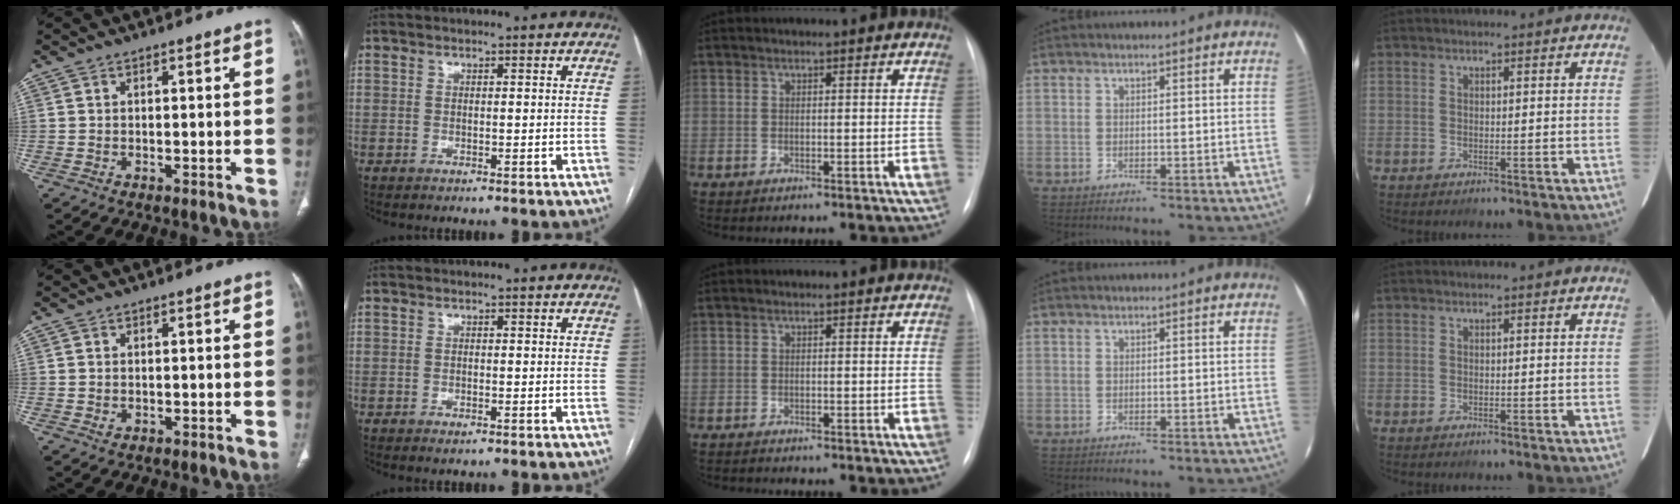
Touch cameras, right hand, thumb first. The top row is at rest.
{"thumb": {"total": 1.0, "force": [-0.1, 0.8, 0.6], "torque": [-0.013, -0.001, 0.002]}, "index": {"total": 0.9, "force": [-0.5, 0.3, 0.7], "torque": [-0.009, -0.001, -0.006]}, "middle": {"total": 0.5, "force": [-0.5, -0.1, 0.0], "torque": [-0.003, -0.003, -0.011]}}